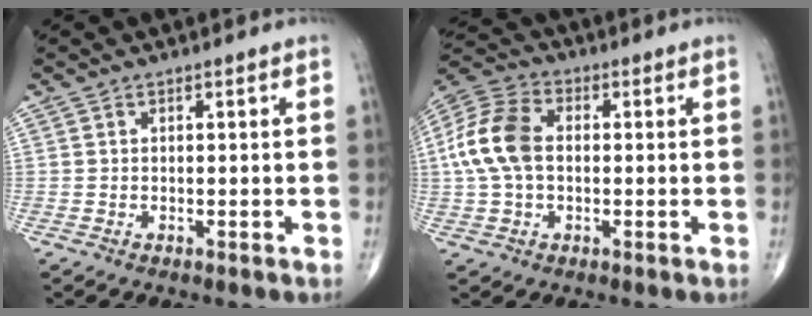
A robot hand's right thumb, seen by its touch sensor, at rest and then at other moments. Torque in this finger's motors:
{"motor_torque": [-0.05, 0.48, 1.29, -0.23, 0.49]}